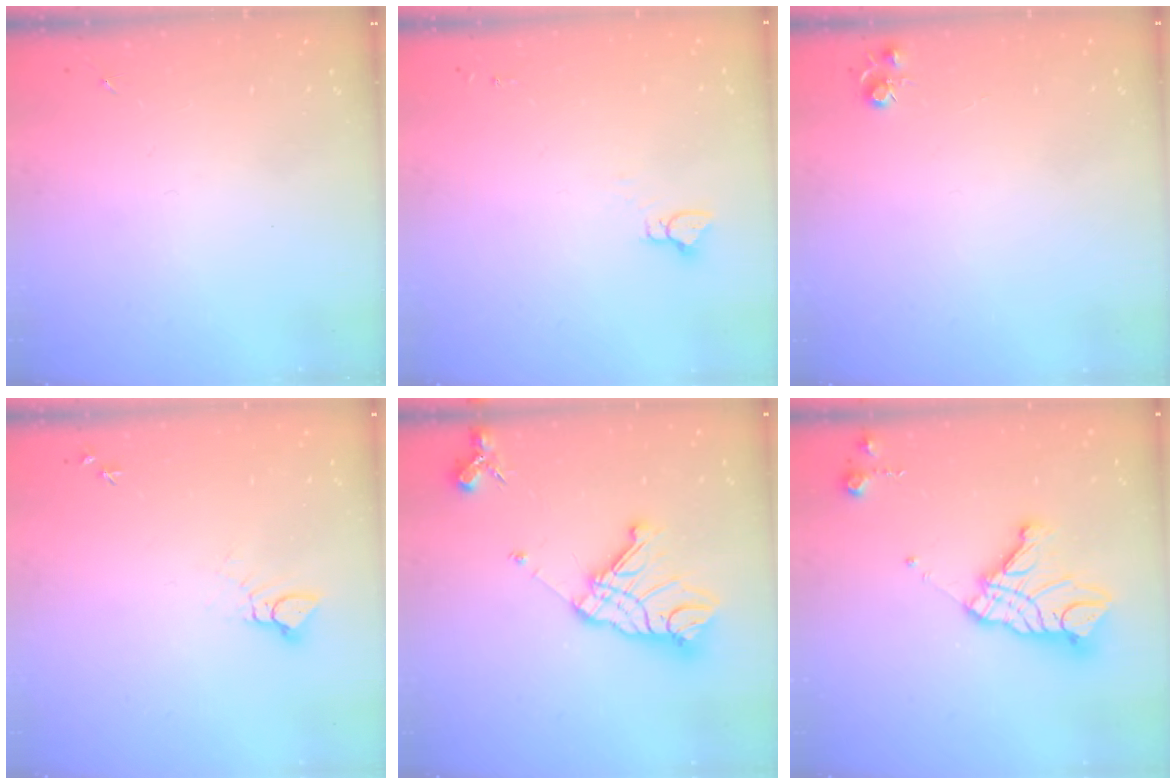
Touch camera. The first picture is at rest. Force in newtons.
{"total": 3.2, "press": 3.2, "slide": 0.2}
{"total": 5.1, "press": 5.0, "slide": 0.5}
{"total": 3.7, "press": 3.7, "slide": 0.3}
{"total": 17.5, "press": 17.3, "slide": 2.0}
{"total": 18.0, "press": 17.9, "slide": 1.7}